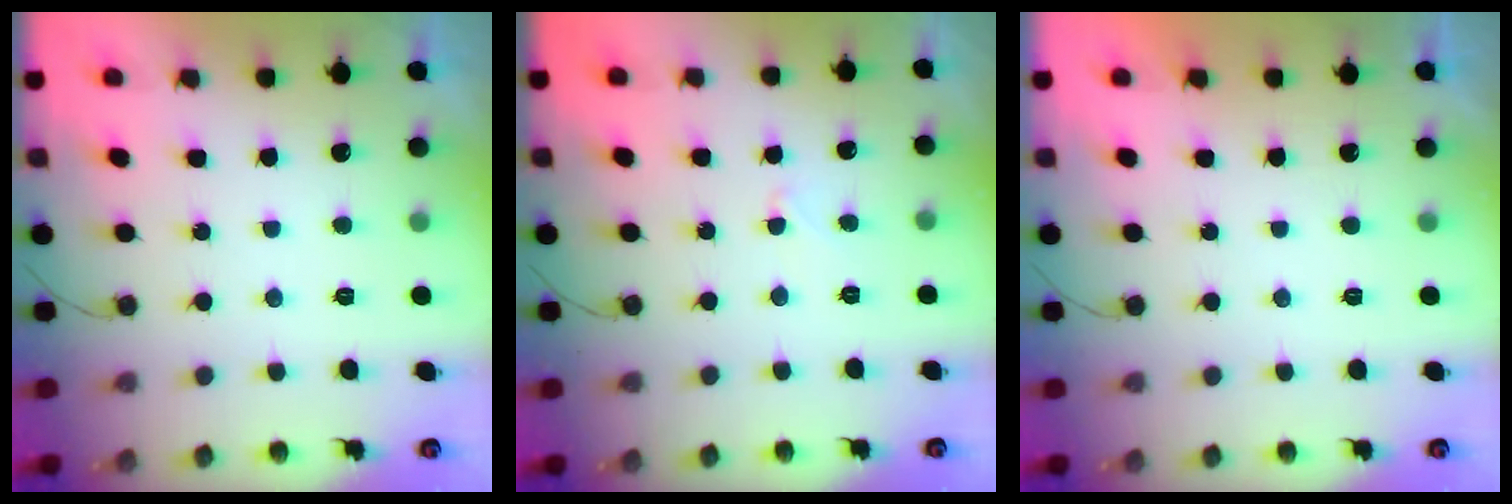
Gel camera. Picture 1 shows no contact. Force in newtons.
{"total": 2.0, "press": 2.0, "slide": 0.2}
{"total": 1.6, "press": 1.6, "slide": 0.1}